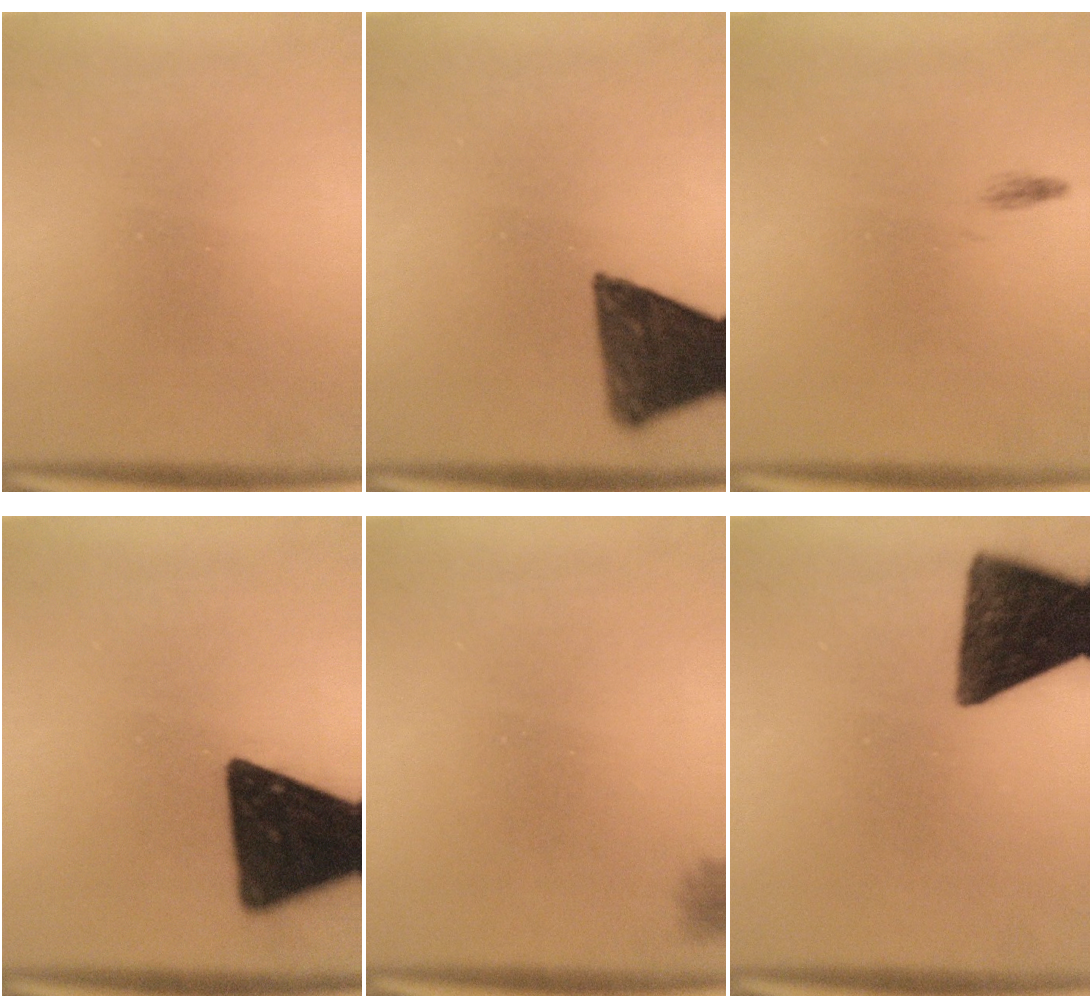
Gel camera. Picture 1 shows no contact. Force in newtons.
{"total": 11.5}
{"total": 0.5}
{"total": 18.5}
{"total": 1.6}
{"total": 14.4}